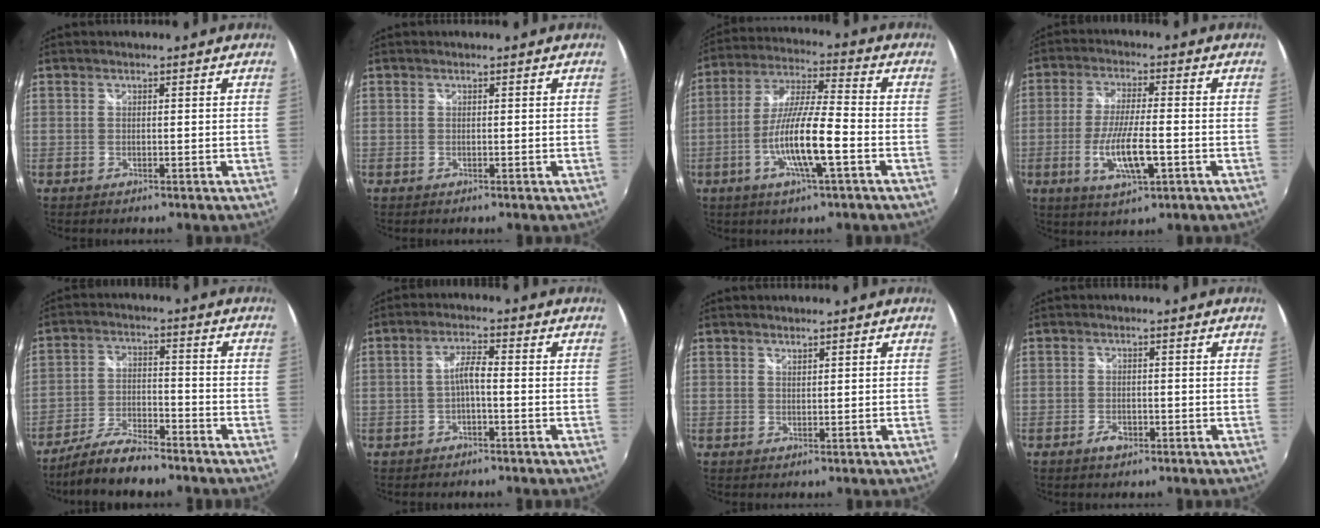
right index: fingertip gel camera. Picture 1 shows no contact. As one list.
[{"total": 0.0}, {"total": 12.6, "force": [-4.4, 1.3, 11.7], "torque": [-0.232, -0.006, -0.085]}, {"total": 10.0, "force": [-3.1, 2.2, 9.2], "torque": [-0.181, -0.015, -0.056]}, {"total": 9.9, "force": [-8.4, 2.0, 4.9], "torque": [-0.114, -0.007, -0.152]}, {"total": 3.1, "force": [-1.1, 0.5, 2.9], "torque": [-0.058, 0.008, -0.021]}, {"total": 0.8, "force": [0.8, 0.2, 0.2], "torque": [-0.003, 0.001, 0.014]}, {"total": 2.4, "force": [-1.3, 1.3, 1.4], "torque": [-0.028, -0.002, -0.024]}]